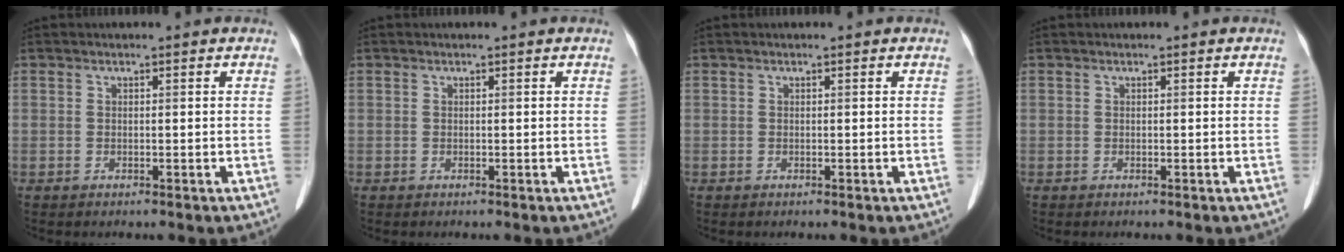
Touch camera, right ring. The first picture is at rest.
{"total": 0.0}
{"total": 0.0}
{"total": 0.0}